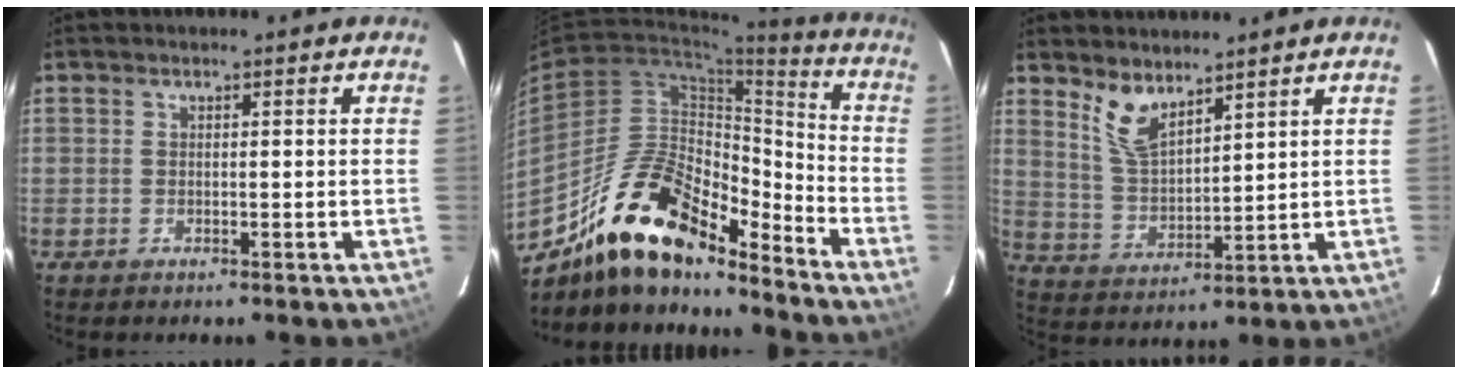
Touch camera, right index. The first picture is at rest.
{"total": 20.0, "force": [-15.3, 7.1, 10.7], "torque": [-0.194, 0.014, -0.269]}
{"total": 7.1, "force": [5.2, 2.6, 4.1], "torque": [-0.079, -0.005, 0.112]}